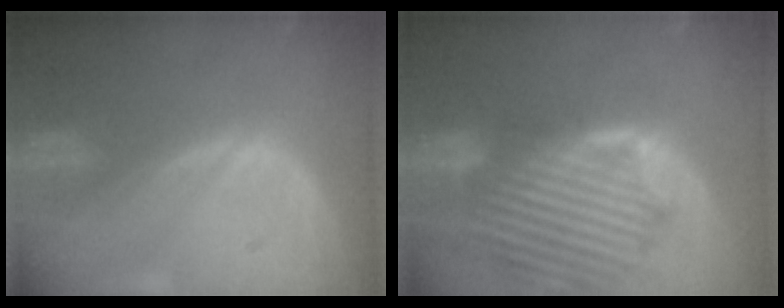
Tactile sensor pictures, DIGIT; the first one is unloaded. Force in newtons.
{"total": 13.0, "press": 11.4, "slide": 6.1}